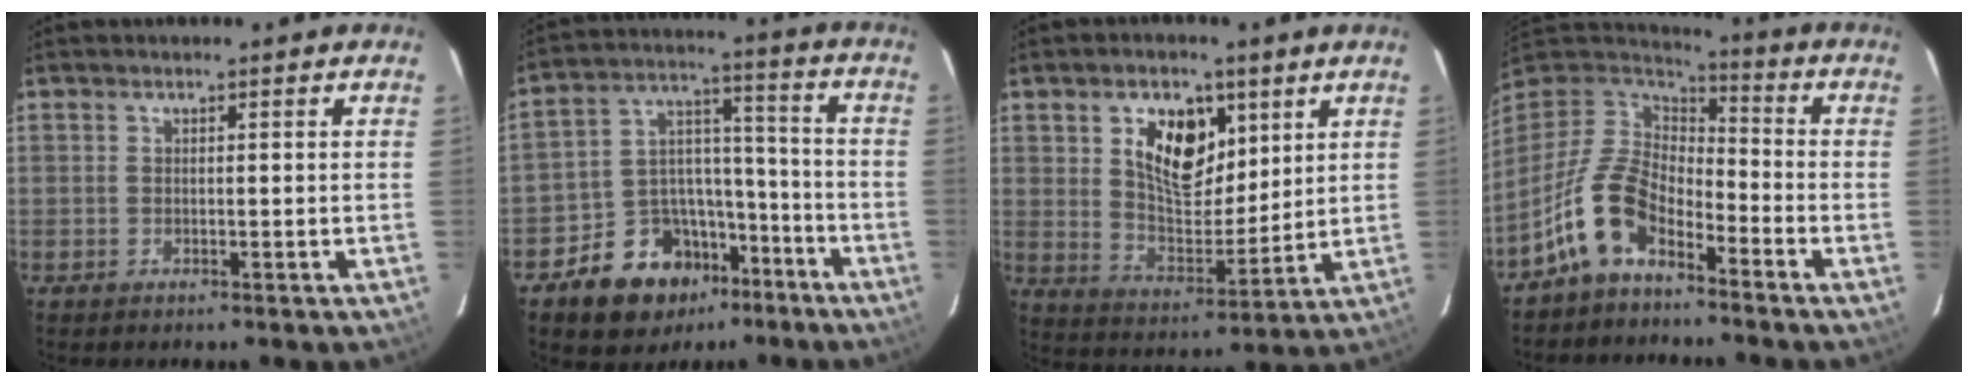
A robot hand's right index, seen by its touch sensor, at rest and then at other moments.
{"total": 14.5, "force": [-9.3, 9.9, 5.1], "torque": [-0.106, 0.055, -0.136]}
{"total": 12.1, "force": [5.1, 7.0, 8.4], "torque": [-0.143, 0.003, 0.094]}
{"total": 12.3, "force": [-7.3, 6.4, 7.6], "torque": [-0.157, 0.013, -0.148]}